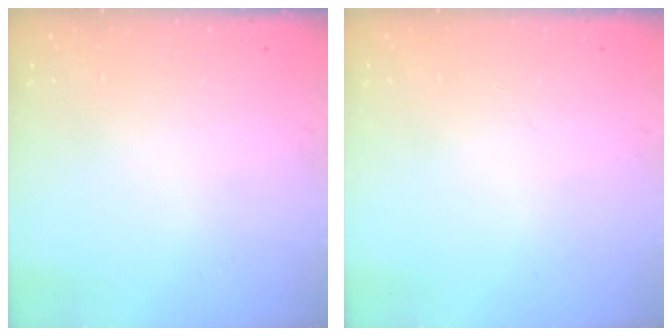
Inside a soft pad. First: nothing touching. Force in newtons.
{"total": 0.0}